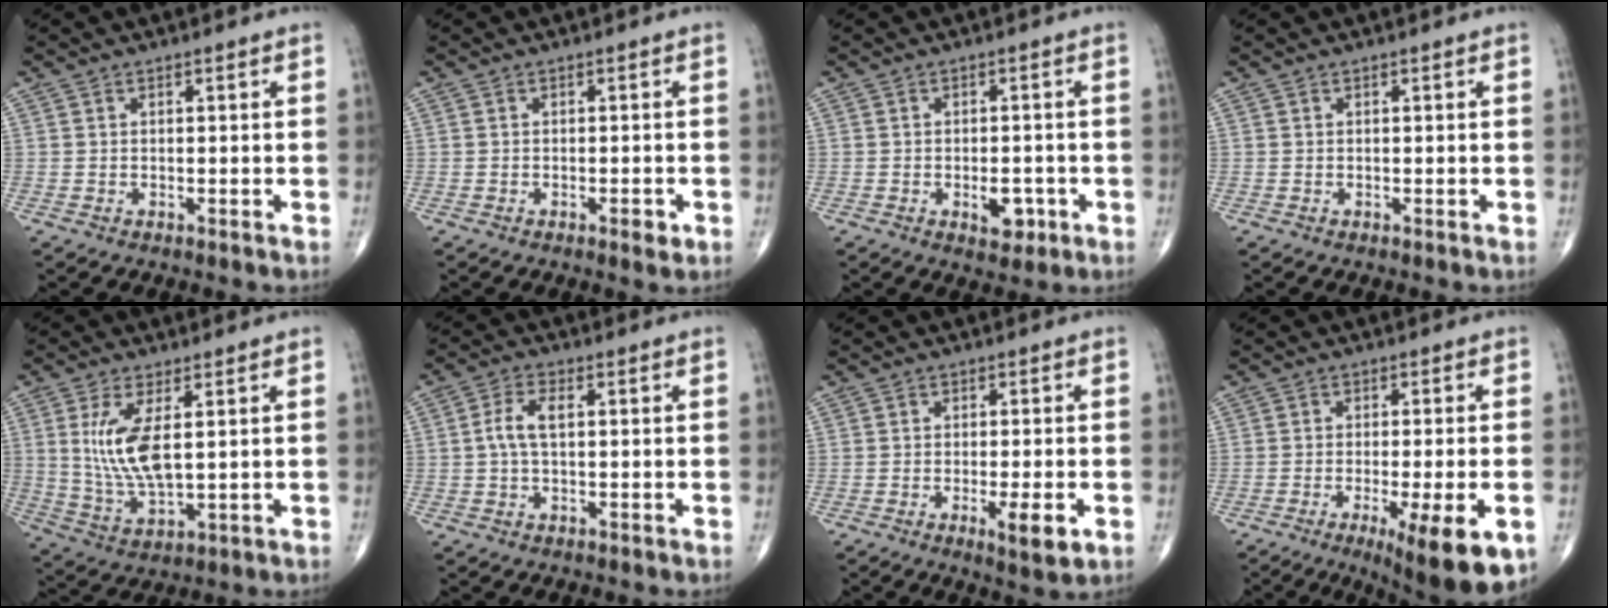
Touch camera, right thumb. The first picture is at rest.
{"total": 1.8, "force": [-0.9, 0.6, 1.4], "torque": [-0.018, -0.001, -0.014]}
{"total": 4.3, "force": [-1.6, 2.4, 3.2], "torque": [-0.029, 0.002, -0.016]}
{"total": 0.0}
{"total": 10.5, "force": [2.3, 4.0, 9.5], "torque": [-0.198, -0.021, 0.056]}
{"total": 4.3, "force": [0.4, 1.9, 3.8], "torque": [-0.090, 0.010, 0.005]}
{"total": 5.4, "force": [-1.9, 1.0, 4.9], "torque": [-0.076, -0.012, -0.028]}
{"total": 13.7, "force": [-6.0, 2.9, 12.0], "torque": [-0.137, -0.009, -0.078]}